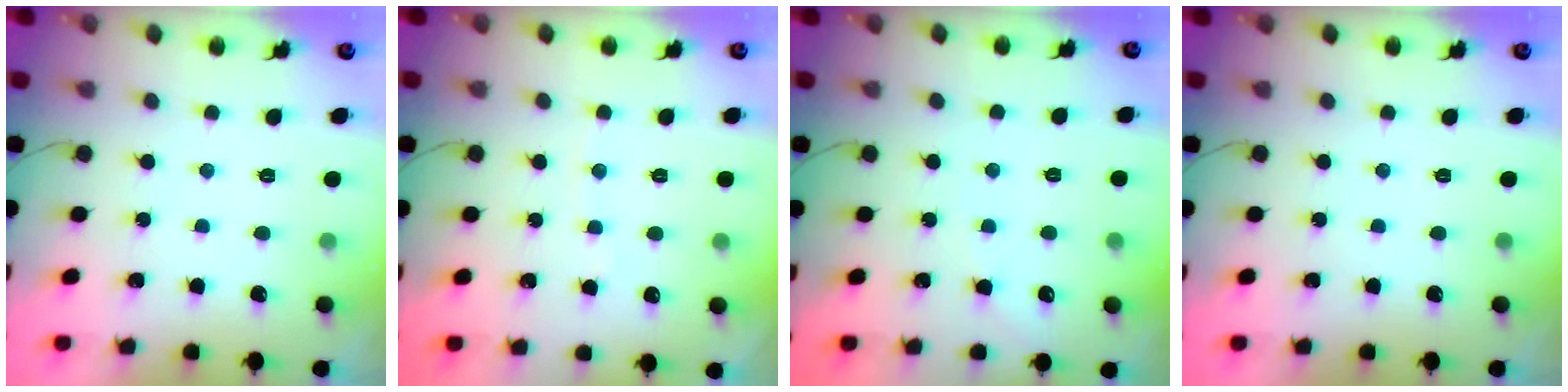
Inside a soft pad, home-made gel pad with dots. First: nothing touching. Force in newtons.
{"total": 3.2, "press": 3.1, "slide": 0.5}
{"total": 3.9, "press": 3.8, "slide": 0.6}
{"total": 0.0}